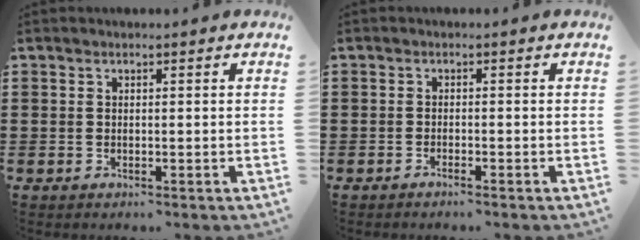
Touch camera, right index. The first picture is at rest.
{"total": 0.8, "force": [-0.8, 0.0, 0.3], "torque": [-0.006, -0.001, -0.015]}